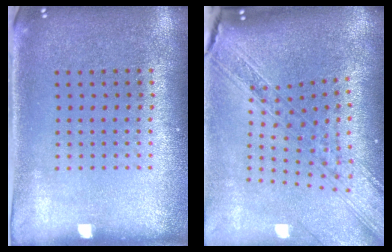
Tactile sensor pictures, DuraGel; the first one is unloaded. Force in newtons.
{"total": 2.5, "press": 2.1, "slide": 1.4}